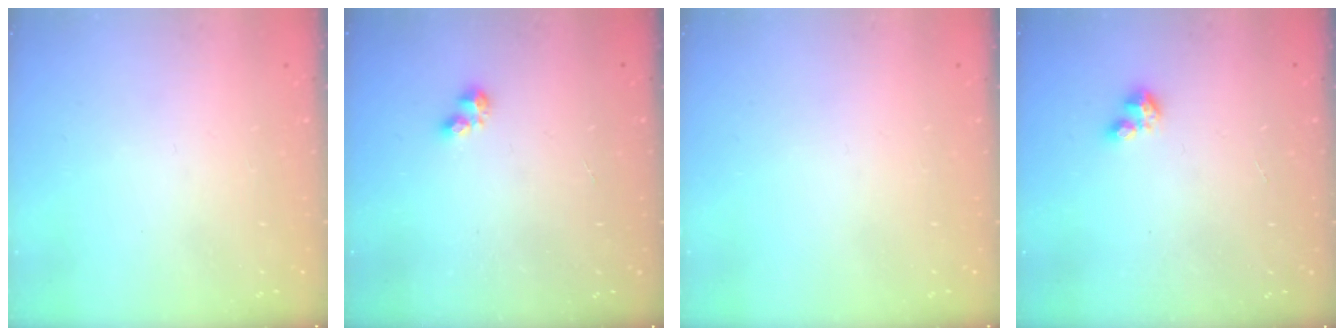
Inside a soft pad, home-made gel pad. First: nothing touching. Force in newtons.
{"total": 2.2, "press": 2.2, "slide": 0.3}
{"total": 0.0}
{"total": 1.8, "press": 1.7, "slide": 0.3}